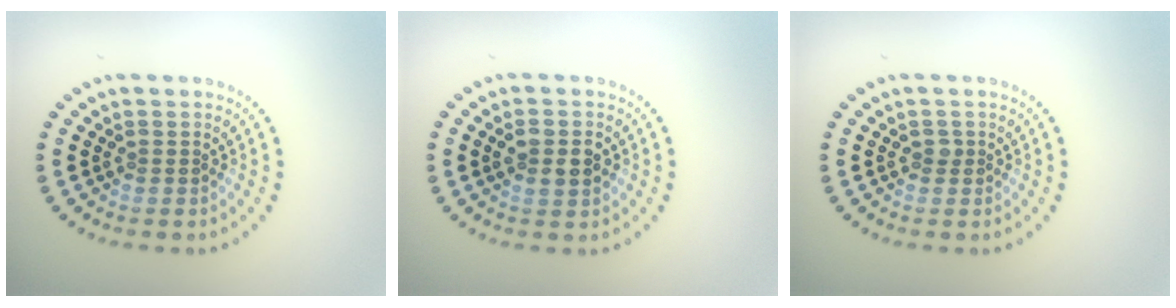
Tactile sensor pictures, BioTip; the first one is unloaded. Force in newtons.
{"total": 2.2, "press": 2.2, "slide": 0.2}
{"total": 0.6, "press": 0.5, "slide": 0.4}